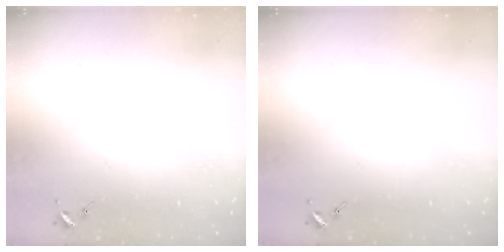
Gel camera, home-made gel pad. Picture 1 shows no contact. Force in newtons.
{"total": 0.0}